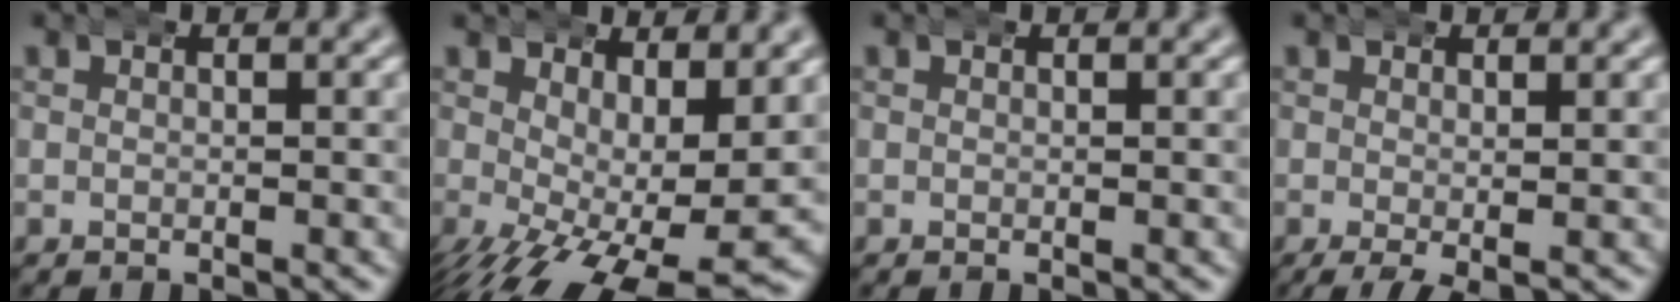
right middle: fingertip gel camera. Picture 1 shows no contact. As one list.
[{"total": 8.8, "force": [-2.9, 3.9, 7.4], "torque": [-0.127, -0.050, -0.020]}, {"total": 0.0}, {"total": 3.7, "force": [-2.0, 1.4, 2.7], "torque": [-0.044, -0.014, -0.023]}]